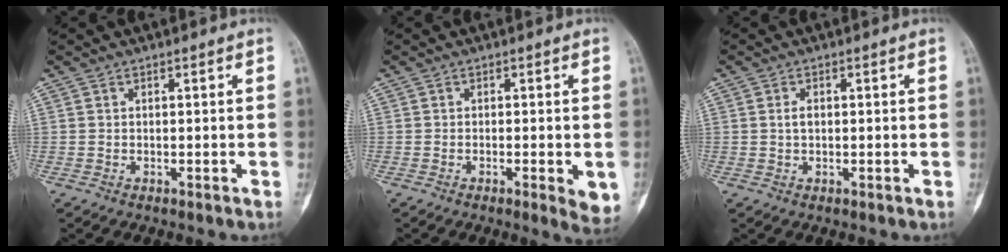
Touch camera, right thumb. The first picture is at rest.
{"total": 4.7, "force": [-1.3, 1.2, 4.3], "torque": [-0.058, -0.010, -0.019]}
{"total": 1.7, "force": [0.2, 1.0, 1.4], "torque": [-0.026, 0.001, 0.004]}